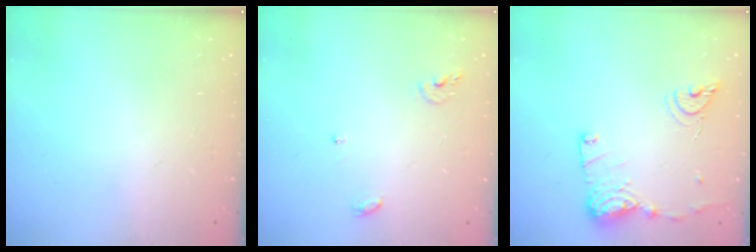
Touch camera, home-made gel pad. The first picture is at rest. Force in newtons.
{"total": 5.4, "press": 5.4, "slide": 0.2}
{"total": 12.7, "press": 12.6, "slide": 1.4}